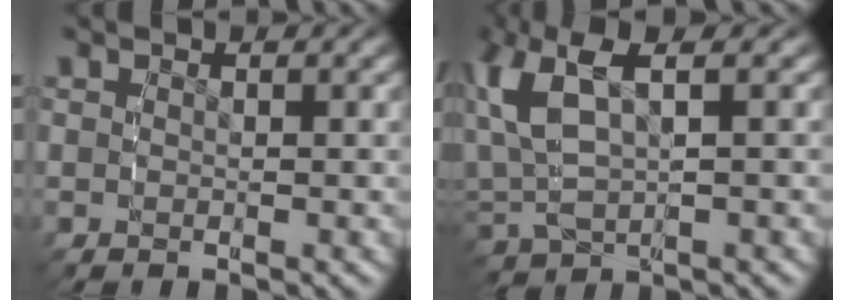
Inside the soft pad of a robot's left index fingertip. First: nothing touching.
{"total": 6.8, "force": [1.6, 4.1, 5.2], "torque": [-0.130, -0.002, 0.037]}